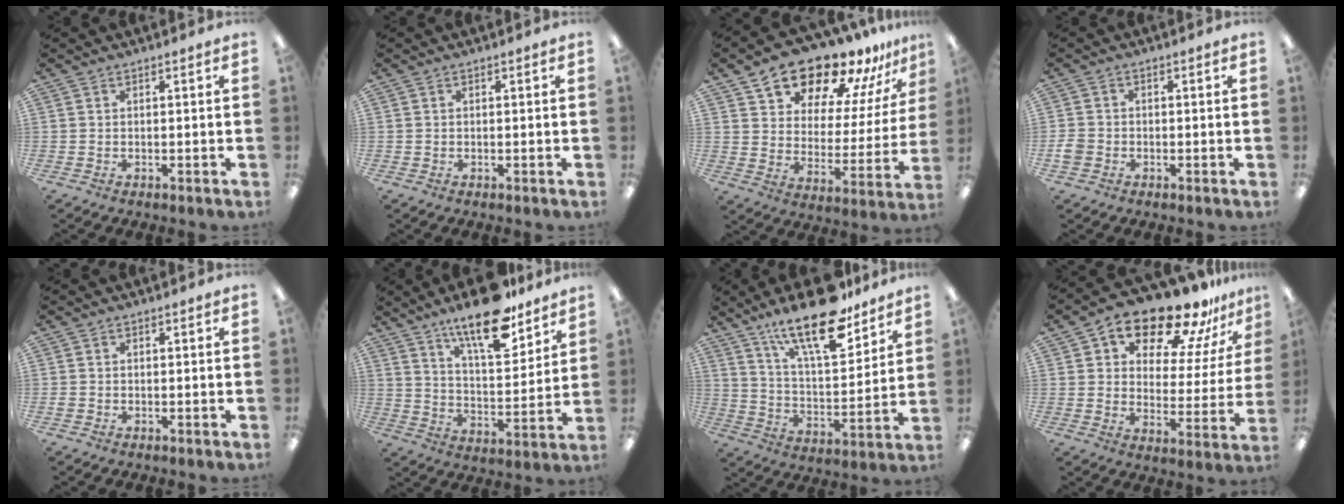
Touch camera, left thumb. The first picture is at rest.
{"total": 0.0}
{"total": 17.3, "force": [14.9, 7.0, 5.5], "torque": [-0.095, -0.124, 0.261]}
{"total": 3.1, "force": [-1.1, 2.6, 1.3], "torque": [-0.019, 0.008, -0.019]}
{"total": 0.9, "force": [-0.3, 0.8, 0.2], "torque": [-0.002, 0.004, -0.007]}
{"total": 16.8, "force": [12.7, 5.2, 9.8], "torque": [-0.151, -0.079, 0.212]}
{"total": 20.3, "force": [14.5, 6.6, 12.6], "torque": [-0.209, -0.088, 0.243]}
{"total": 17.6, "force": [14.2, 6.8, 8.0], "torque": [-0.131, -0.102, 0.241]}